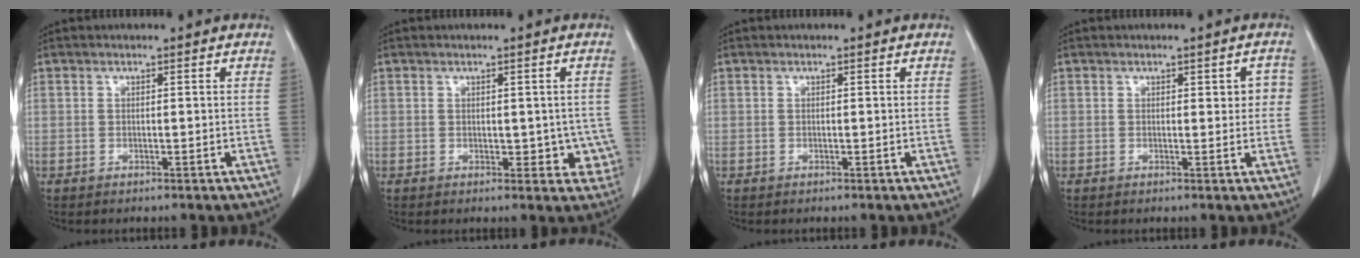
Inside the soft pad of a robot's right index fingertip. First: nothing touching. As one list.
[{"total": 3.9, "force": [-0.1, 2.7, 2.8], "torque": [-0.012, 0.005, 0.005]}, {"total": 0.0}, {"total": 2.6, "force": [0.5, 1.3, 2.2], "torque": [-0.015, 0.008, 0.006]}]